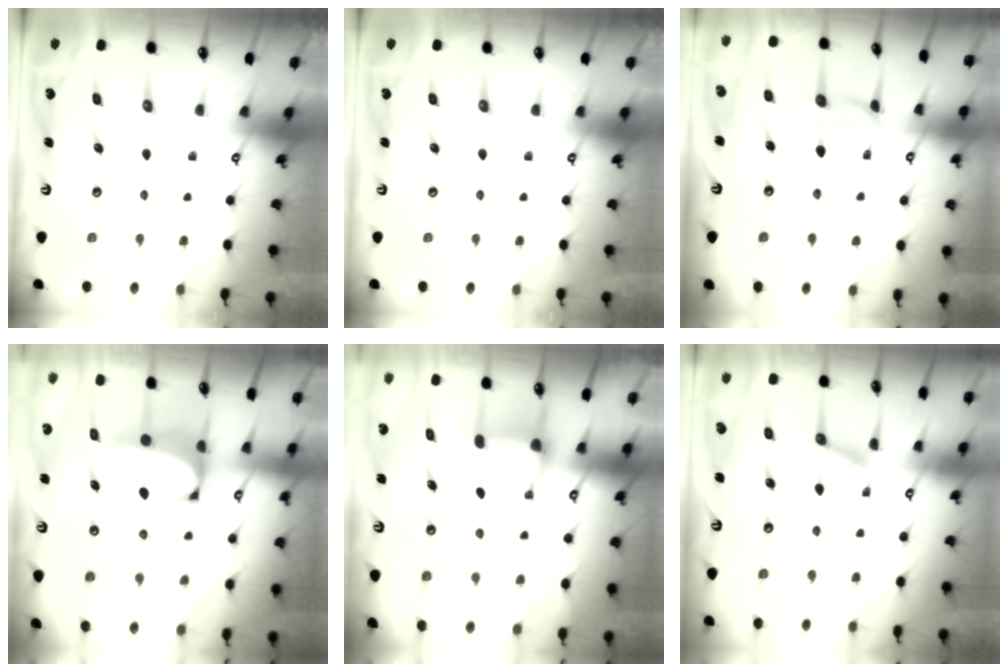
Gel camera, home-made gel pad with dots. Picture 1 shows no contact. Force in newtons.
{"total": 0.0}
{"total": 0.8, "press": 0.7, "slide": 0.3}
{"total": 1.5, "press": 1.4, "slide": 0.7}
{"total": 3.8, "press": 3.8, "slide": 0.2}
{"total": 1.2, "press": 0.8, "slide": 0.8}